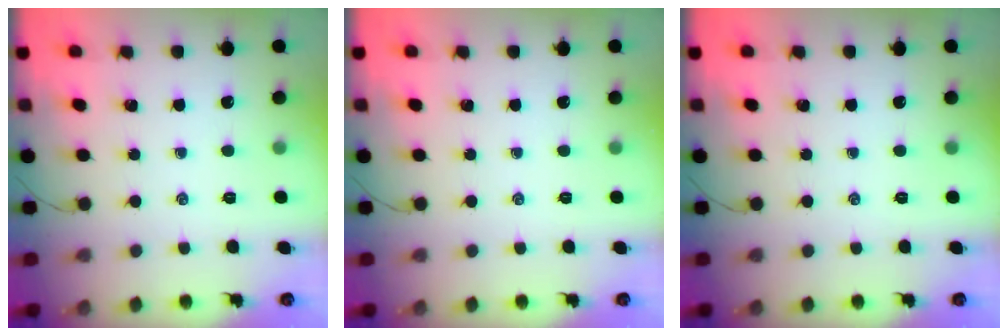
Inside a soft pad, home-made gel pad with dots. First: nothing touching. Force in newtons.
{"total": 0.0}
{"total": 0.0}